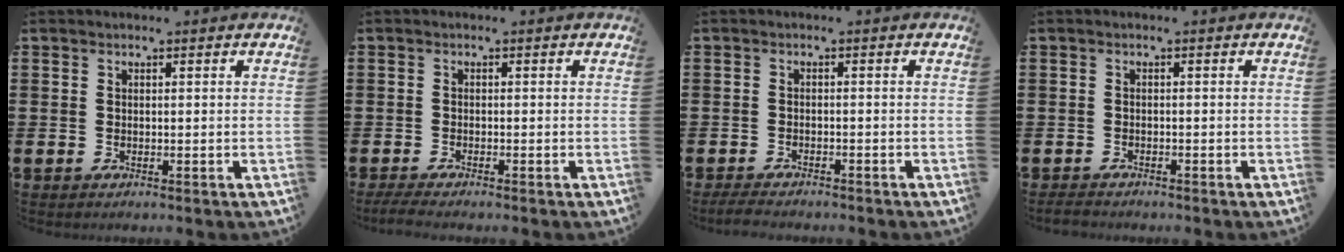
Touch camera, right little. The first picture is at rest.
{"total": 1.3, "force": [-0.9, 0.1, 0.9], "torque": [-0.015, -0.001, -0.018]}
{"total": 1.6, "force": [-1.5, 0.2, 0.5], "torque": [-0.012, 0.004, -0.030]}
{"total": 0.9, "force": [-0.8, 0.2, 0.3], "torque": [-0.008, 0.001, -0.018]}